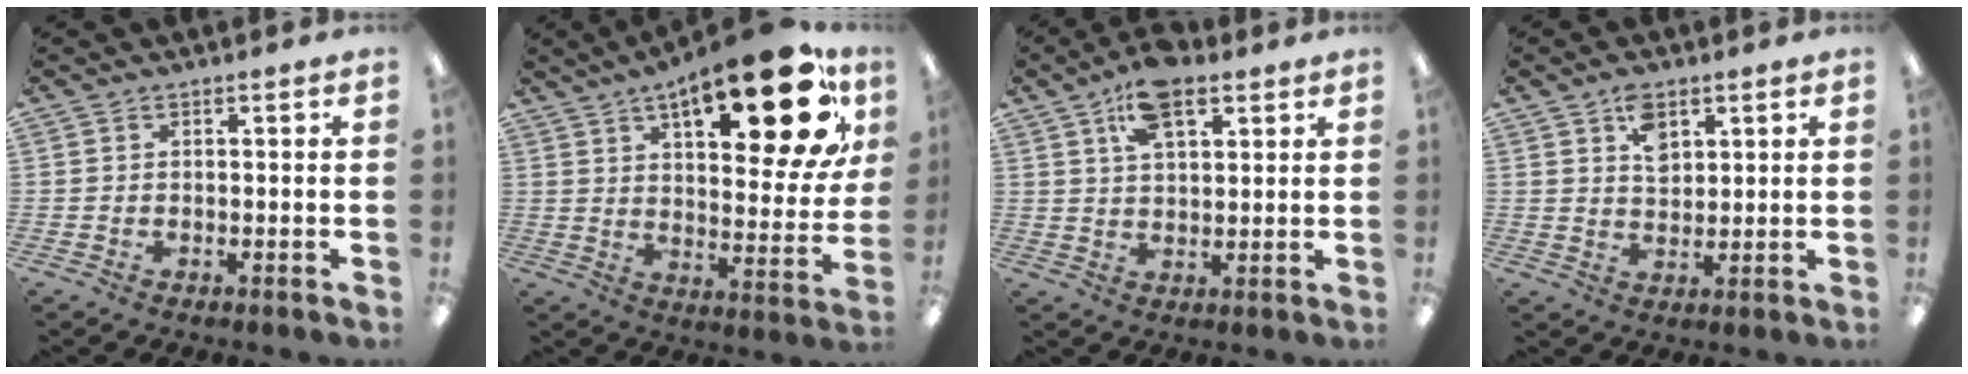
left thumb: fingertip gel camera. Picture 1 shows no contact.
{"total": 23.7, "force": [13.4, 7.9, 17.9], "torque": [-0.252, -0.072, 0.207]}
{"total": 13.3, "force": [8.2, 6.0, 8.5], "torque": [-0.147, -0.017, 0.146]}
{"total": 5.6, "force": [2.9, 3.6, 3.2], "torque": [-0.041, -0.007, 0.047]}